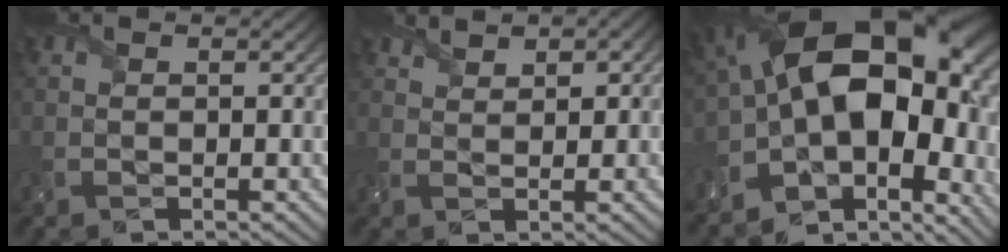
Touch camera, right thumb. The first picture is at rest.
{"total": 2.7, "force": [2.3, 1.1, 1.0], "torque": [-0.019, 0.004, 0.045]}
{"total": 18.3, "force": [0.5, 11.1, 14.5], "torque": [-0.226, -0.027, 0.035]}